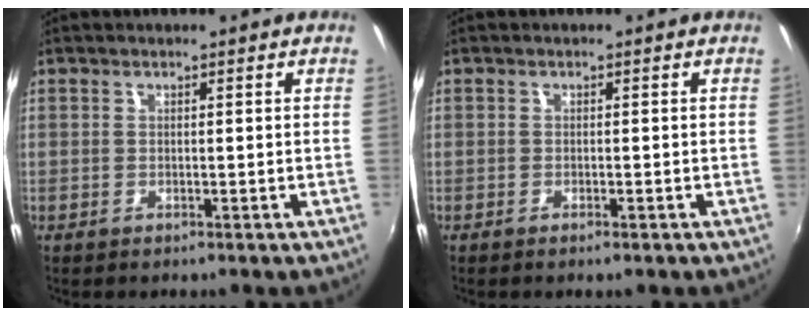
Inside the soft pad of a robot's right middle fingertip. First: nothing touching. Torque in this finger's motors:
{"motor_torque": [0.36, -0.33, 0.02, 0.01]}